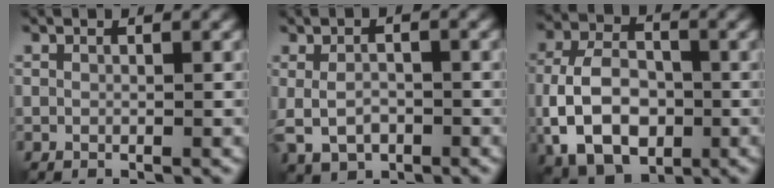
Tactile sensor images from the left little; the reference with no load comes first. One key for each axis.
{"total": 3.8, "fx": -1.1, "fy": 2.4, "fz": 2.7, "tx": -0.048, "ty": -0.001, "tz": -0.021}
{"total": 9.0, "fx": -2.8, "fy": 5.8, "fz": 6.3, "tx": -0.128, "ty": -0.001, "tz": -0.066}